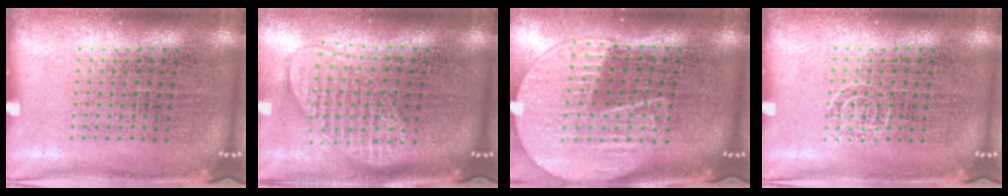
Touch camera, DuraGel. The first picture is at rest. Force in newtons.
{"total": 1.9, "press": 1.5, "slide": 1.1}
{"total": 2.2, "press": 1.9, "slide": 1.0}
{"total": 1.0, "press": 1.0, "slide": 0.1}